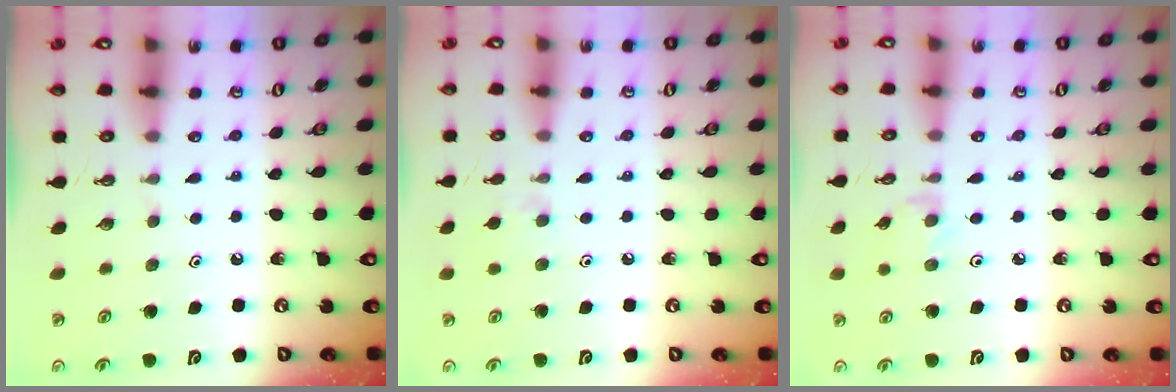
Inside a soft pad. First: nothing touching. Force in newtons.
{"total": 6.3, "press": 6.2, "slide": 0.7}
{"total": 1.9, "press": 1.9, "slide": 0.4}